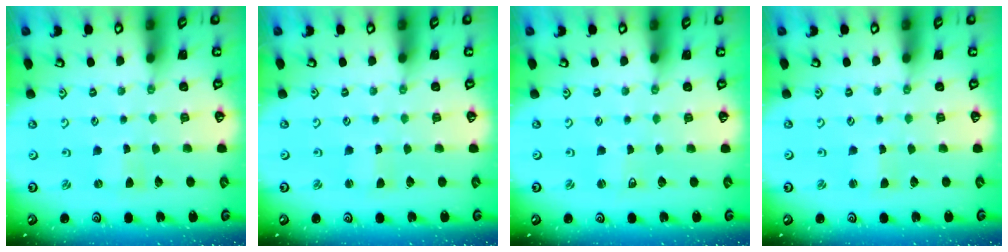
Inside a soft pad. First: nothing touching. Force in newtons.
{"total": 1.4, "press": 1.4, "slide": 0.0}
{"total": 1.2, "press": 1.2, "slide": 0.0}
{"total": 1.4, "press": 1.4, "slide": 0.0}